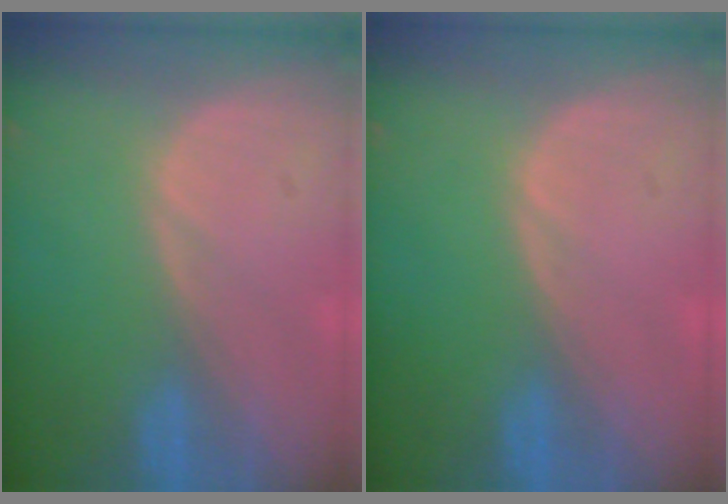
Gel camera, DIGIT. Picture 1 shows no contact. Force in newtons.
{"total": 0.0}